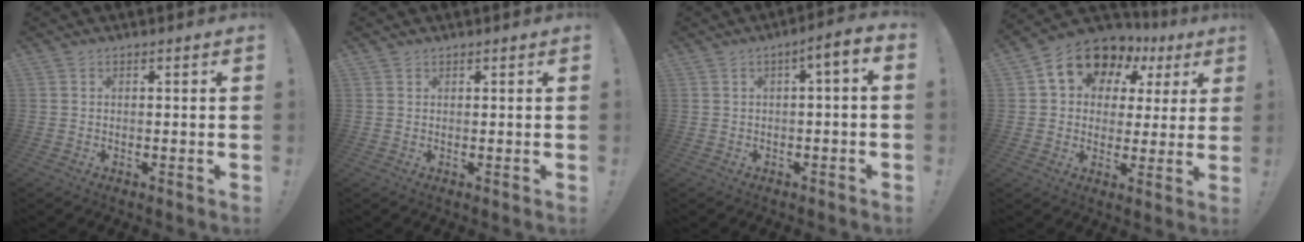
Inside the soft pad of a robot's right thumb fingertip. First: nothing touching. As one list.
[{"total": 0.7, "force": [0.6, 0.4, 0.1], "torque": [0.002, -0.001, 0.012]}, {"total": 4.3, "force": [0.1, 0.4, 4.3], "torque": [-0.064, -0.002, -0.002]}, {"total": 13.2, "force": [7.2, 9.1, 6.4], "torque": [-0.105, -0.039, 0.130]}]